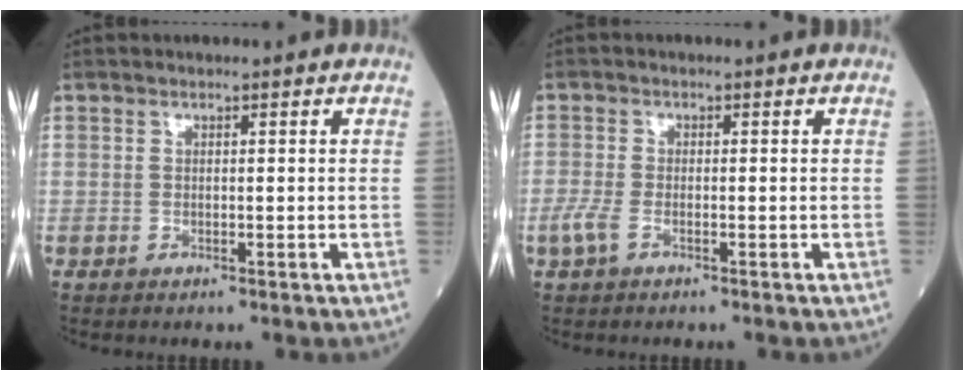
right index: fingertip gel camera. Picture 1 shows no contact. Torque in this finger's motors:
{"motor_torque": [0.00, -0.23, 0.10, 0.01]}